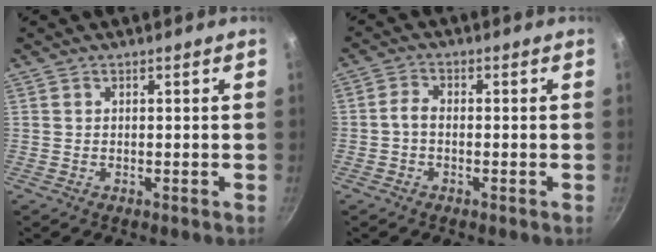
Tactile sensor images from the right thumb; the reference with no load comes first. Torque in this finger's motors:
{"motor_torque": [-0.42, 0.11, 0.76, -0.12, 0.04]}